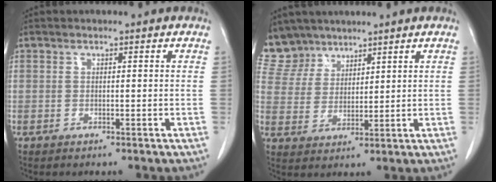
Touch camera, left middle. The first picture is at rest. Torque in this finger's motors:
{"motor_torque": [0.96, -0.97, 0.01, -0.04]}